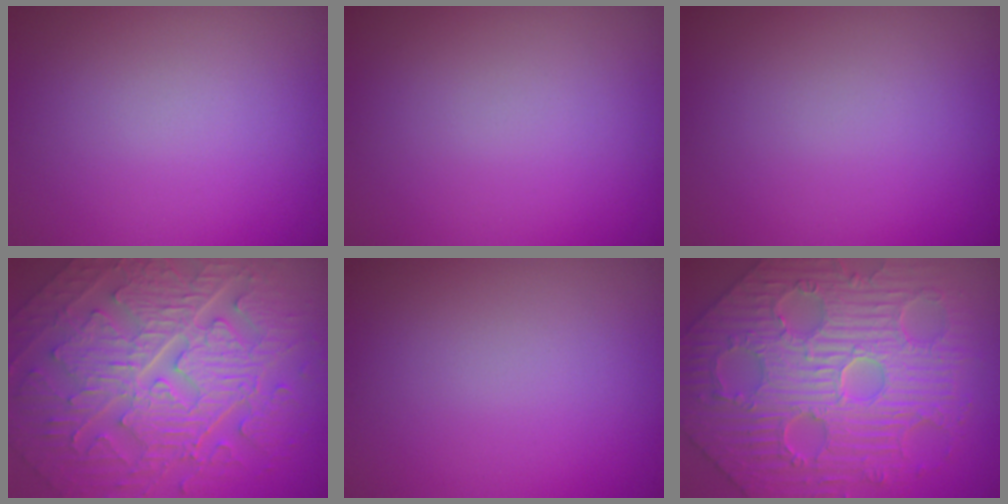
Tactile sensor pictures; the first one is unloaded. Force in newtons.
{"total": 0.0}
{"total": 0.0}
{"total": 10.9, "press": 7.4, "slide": 8.0}
{"total": 0.0}
{"total": 9.6, "press": 7.6, "slide": 5.8}